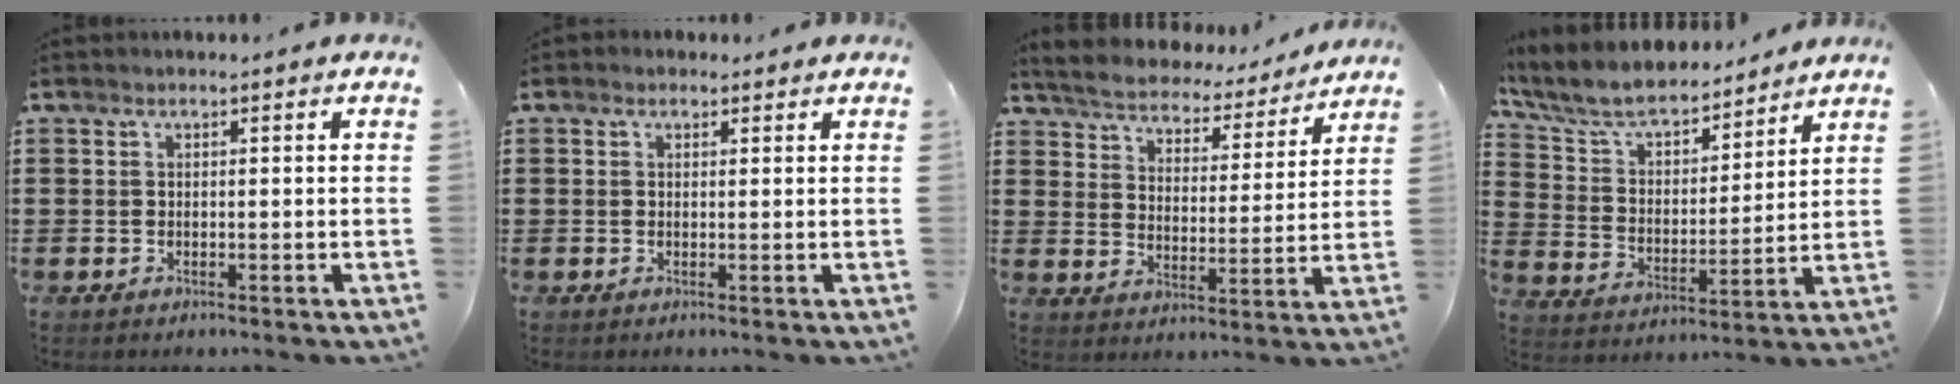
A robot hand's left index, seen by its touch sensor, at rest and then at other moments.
{"total": 0.9, "force": [0.5, 0.7, 0.3], "torque": [-0.007, 0.006, 0.009]}
{"total": 4.7, "force": [4.6, 0.3, 0.3], "torque": [-0.034, -0.036, 0.075]}
{"total": 7.3, "force": [6.7, 1.6, 2.5], "torque": [-0.079, -0.041, 0.115]}